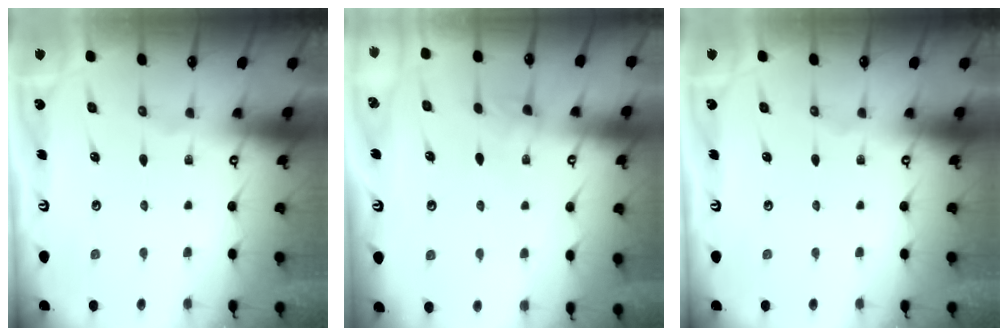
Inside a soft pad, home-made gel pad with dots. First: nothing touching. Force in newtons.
{"total": 1.6, "press": 1.6, "slide": 0.4}
{"total": 0.0}